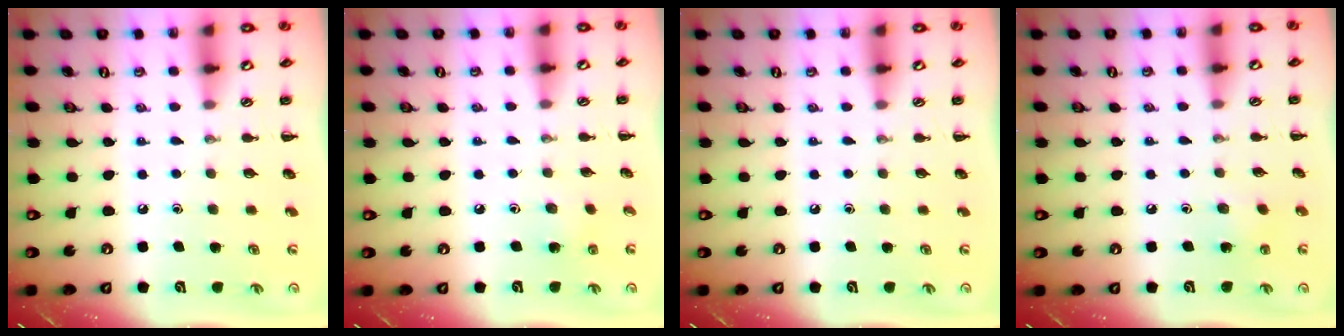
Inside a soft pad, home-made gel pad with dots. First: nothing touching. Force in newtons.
{"total": 3.7, "press": 3.5, "slide": 1.3}
{"total": 0.0}
{"total": 3.6, "press": 3.4, "slide": 1.1}